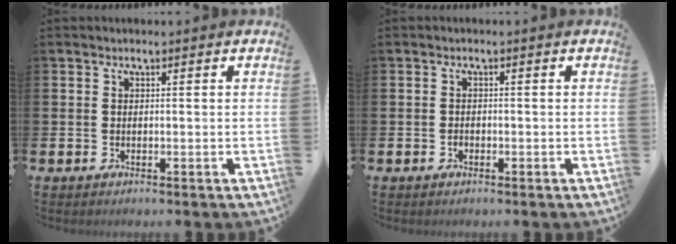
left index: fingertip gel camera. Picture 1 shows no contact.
{"total": 0.8, "force": [-0.5, 0.6, 0.3], "torque": [-0.008, 0.002, -0.011]}